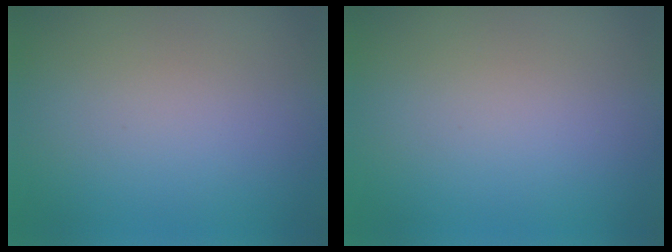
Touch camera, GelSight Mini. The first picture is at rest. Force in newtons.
{"total": 0.0}